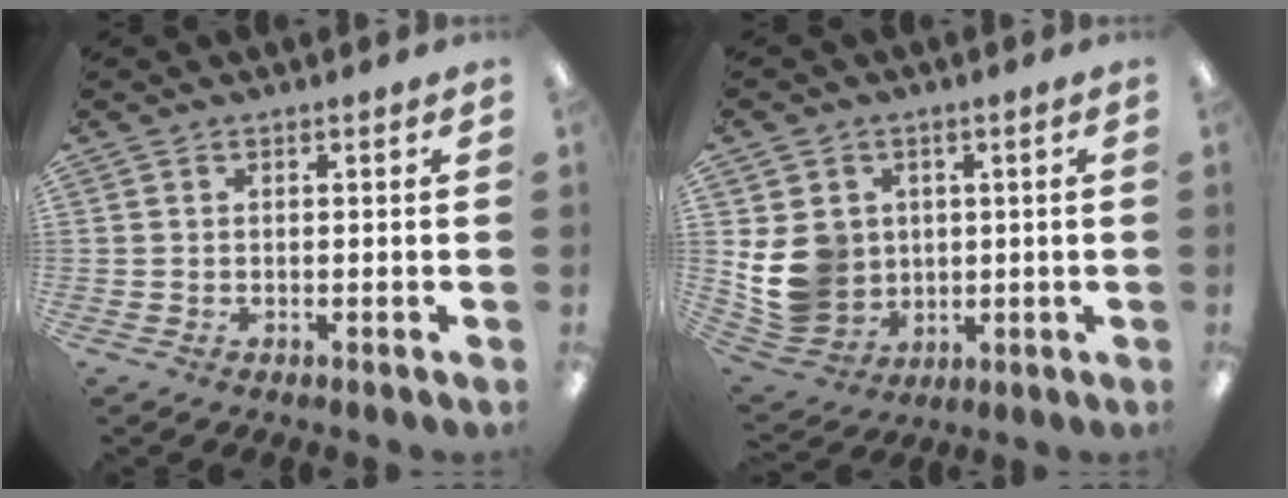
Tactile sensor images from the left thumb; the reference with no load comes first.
{"total": 10.7, "force": [1.2, 9.8, 4.0], "torque": [-0.105, -0.002, 0.033]}